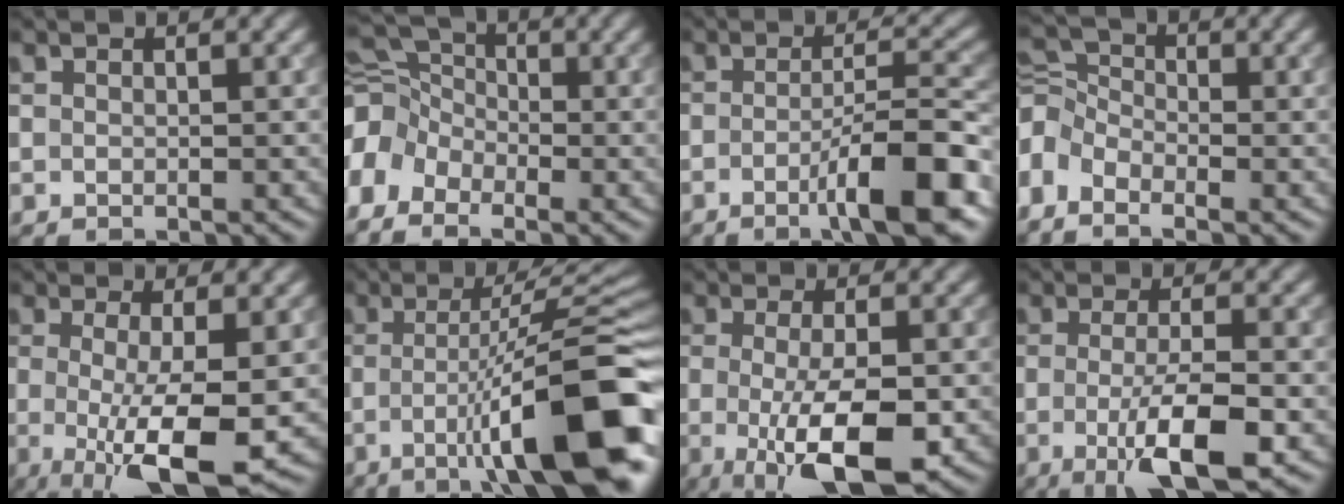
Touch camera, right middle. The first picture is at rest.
{"total": 6.1, "force": [-3.1, 4.0, 3.2], "torque": [-0.063, 0.007, -0.072]}
{"total": 7.3, "force": [-3.0, 1.2, 6.6], "torque": [-0.097, 0.007, -0.053]}
{"total": 5.1, "force": [-2.7, 3.1, 3.0], "torque": [-0.058, 0.008, -0.072]}
{"total": 7.8, "force": [-1.2, 1.7, 7.5], "torque": [-0.119, -0.018, -0.015]}
{"total": 13.6, "force": [-3.7, 2.9, 12.8], "torque": [-0.172, 0.005, -0.057]}
{"total": 7.4, "force": [-1.6, 2.0, 6.9], "torque": [-0.116, -0.014, -0.023]}
{"total": 6.4, "force": [-1.6, 1.5, 6.0], "torque": [-0.097, -0.010, -0.026]}